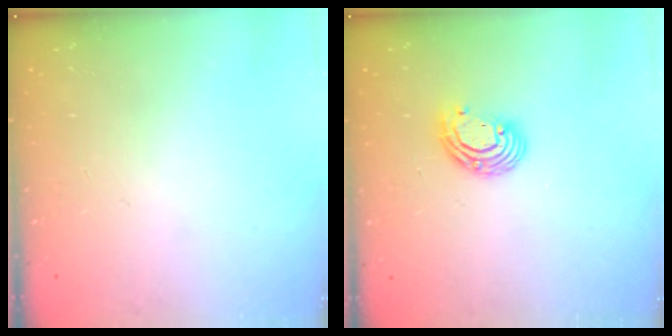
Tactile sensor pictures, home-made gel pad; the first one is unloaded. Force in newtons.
{"total": 8.0, "press": 7.9, "slide": 1.2}